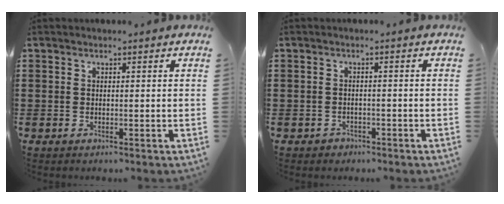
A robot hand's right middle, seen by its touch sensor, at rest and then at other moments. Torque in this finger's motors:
{"motor_torque": [0.44, -0.13, -0.02, 0.01]}